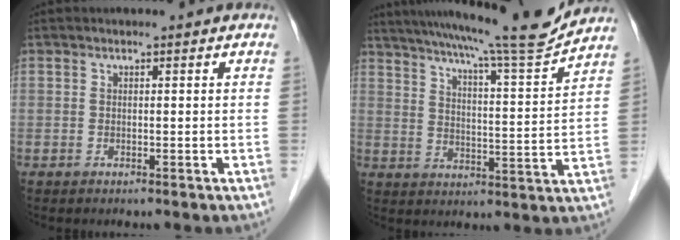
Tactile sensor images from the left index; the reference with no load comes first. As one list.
[{"total": 16.3, "force": [14.7, -1.4, 6.8], "torque": [-0.115, -0.028, 0.208]}]